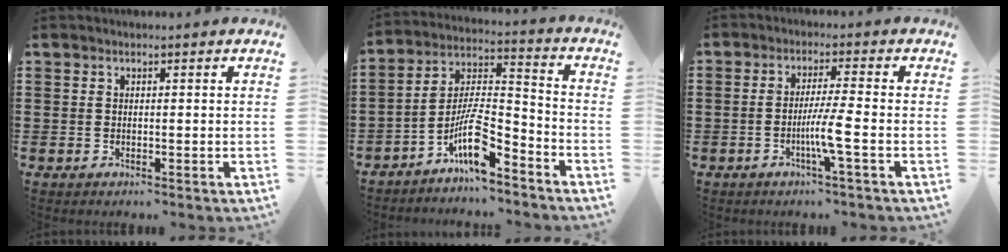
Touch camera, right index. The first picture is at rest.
{"total": 9.8, "force": [-6.6, 2.2, 6.8], "torque": [-0.144, -0.003, -0.128]}
{"total": 5.4, "force": [-1.8, -0.6, 5.0], "torque": [-0.094, -0.014, -0.037]}